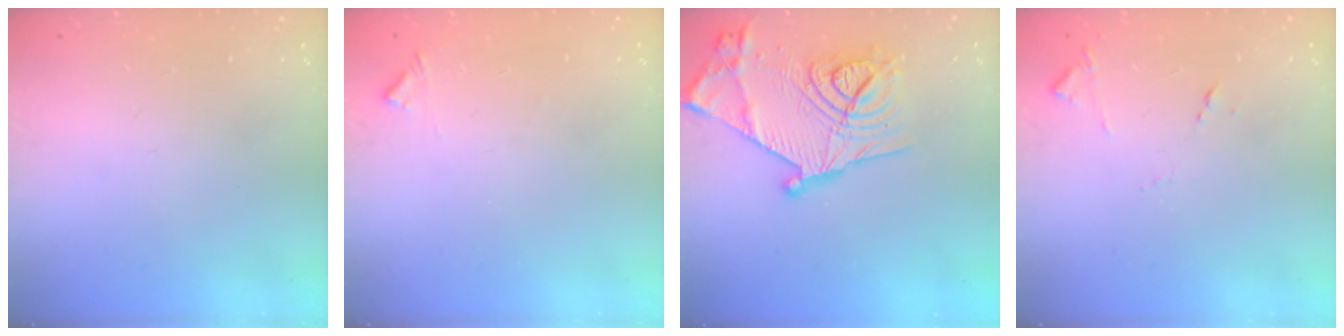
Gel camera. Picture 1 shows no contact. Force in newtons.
{"total": 5.7, "press": 5.7, "slide": 0.4}
{"total": 22.3, "press": 22.3, "slide": 1.1}
{"total": 8.2, "press": 8.2, "slide": 0.6}